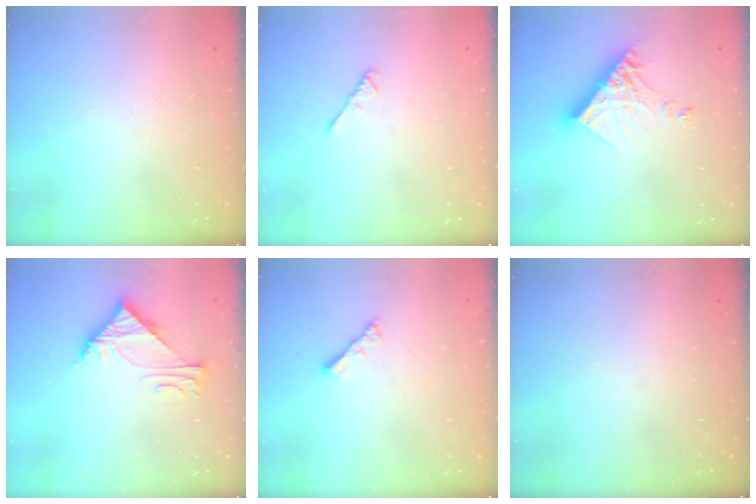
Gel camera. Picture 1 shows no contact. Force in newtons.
{"total": 2.6, "press": 2.6, "slide": 0.6}
{"total": 12.7, "press": 12.6, "slide": 1.2}
{"total": 5.6, "press": 5.6, "slide": 0.3}
{"total": 2.8, "press": 2.8, "slide": 0.6}
{"total": 0.0}